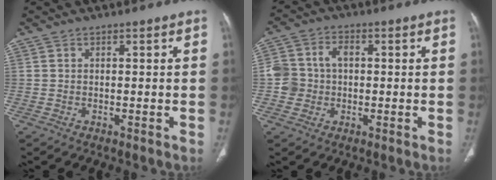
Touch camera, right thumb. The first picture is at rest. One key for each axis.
{"total": 7.1, "fx": -0.2, "fy": 6.3, "fz": 3.3, "tx": -0.051, "ty": 0.025, "tz": -0.009}